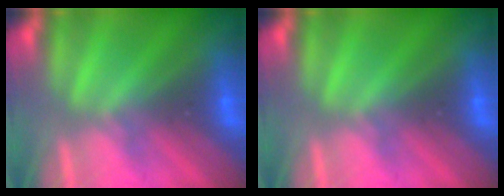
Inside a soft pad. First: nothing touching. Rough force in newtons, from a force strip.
{"total": 0.0}